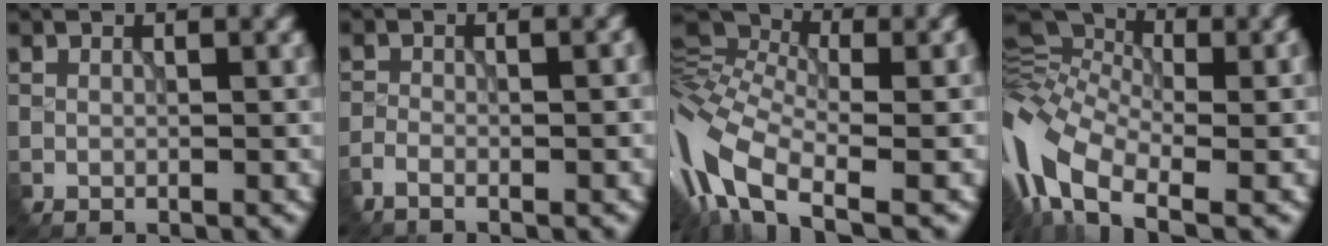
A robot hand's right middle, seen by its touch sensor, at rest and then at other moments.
{"total": 2.1, "force": [-1.4, 0.4, 1.5], "torque": [-0.017, 0.004, -0.030]}
{"total": 12.2, "force": [-5.0, 5.1, 9.9], "torque": [-0.233, 0.004, -0.093]}
{"total": 11.3, "force": [-4.2, 5.7, 8.8], "torque": [-0.200, 0.004, -0.087]}